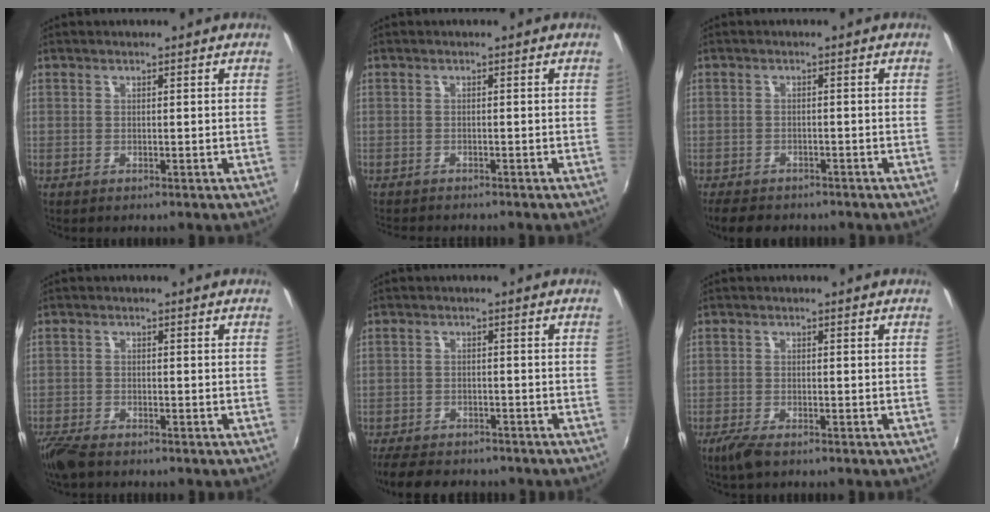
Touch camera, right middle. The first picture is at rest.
{"total": 2.9, "force": [-2.8, 0.4, 0.8], "torque": [-0.025, -0.015, -0.048]}
{"total": 5.5, "force": [-4.6, 2.2, 2.0], "torque": [-0.052, -0.012, -0.075]}
{"total": 5.4, "force": [-4.5, 1.5, 2.7], "torque": [-0.076, -0.023, -0.088]}
{"total": 9.3, "force": [-8.0, 3.3, 3.5], "torque": [-0.090, -0.015, -0.129]}
{"total": 3.6, "force": [-2.6, 1.0, 2.3], "torque": [-0.060, -0.011, -0.050]}